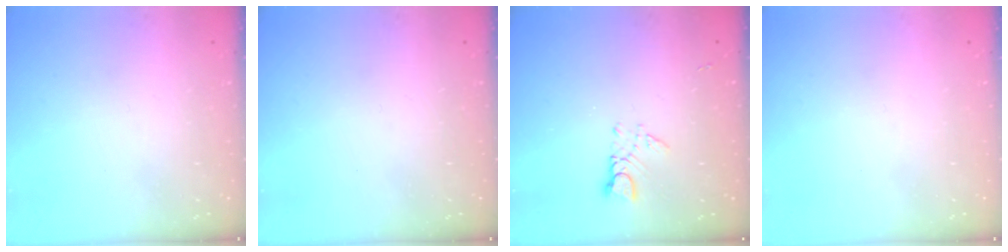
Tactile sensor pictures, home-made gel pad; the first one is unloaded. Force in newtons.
{"total": 0.0}
{"total": 2.7, "press": 2.6, "slide": 0.3}
{"total": 0.0}